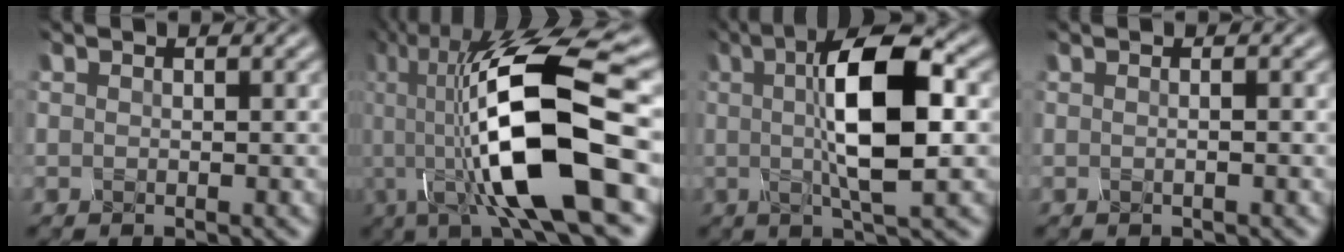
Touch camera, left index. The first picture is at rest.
{"total": 13.4, "force": [-2.8, 3.7, 12.5], "torque": [-0.228, 0.002, -0.067]}
{"total": 9.3, "force": [0.5, 2.6, 8.9], "torque": [-0.143, 0.007, 0.001]}
{"total": 1.6, "force": [0.3, 0.7, 1.4], "torque": [-0.007, 0.007, -0.022]}